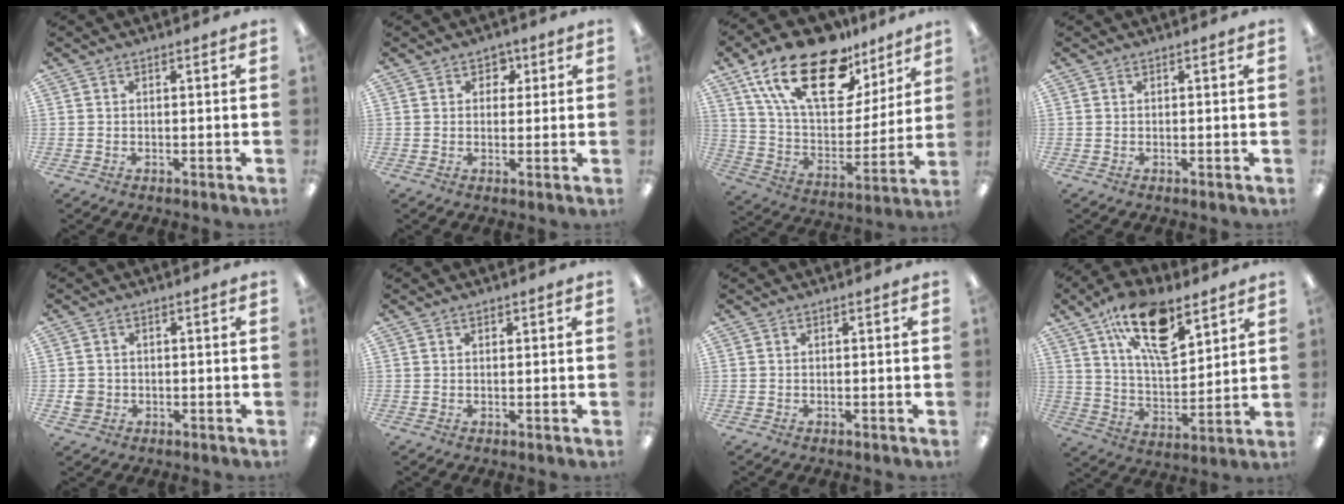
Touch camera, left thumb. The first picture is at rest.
{"total": 3.5, "force": [1.7, 2.7, 1.4], "torque": [-0.001, -0.005, 0.023]}
{"total": 24.9, "force": [15.5, 11.8, 15.5], "torque": [-0.289, -0.085, 0.269]}
{"total": 0.0}
{"total": 3.2, "force": [-0.5, 3.0, 0.9], "torque": [-0.009, 0.003, -0.012]}
{"total": 1.2, "force": [0.6, 0.7, 0.7], "torque": [-0.008, -0.001, 0.010]}
{"total": 0.0}
{"total": 18.8, "force": [11.3, 8.2, 12.5], "torque": [-0.203, -0.049, 0.191]}